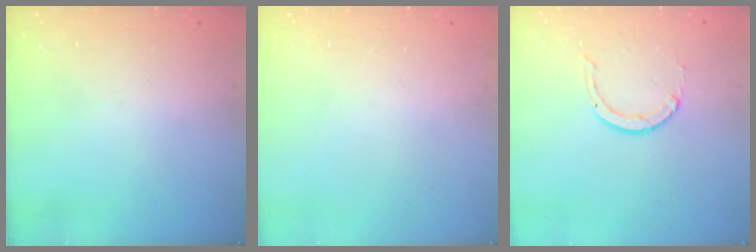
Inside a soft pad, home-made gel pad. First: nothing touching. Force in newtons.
{"total": 0.0}
{"total": 2.0, "press": 2.0, "slide": 0.2}